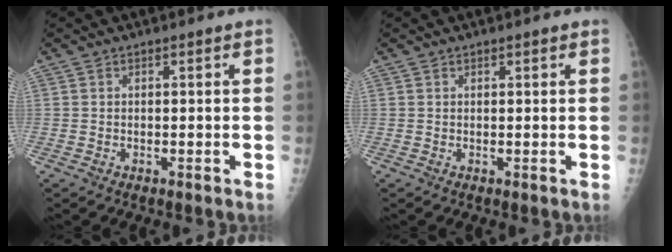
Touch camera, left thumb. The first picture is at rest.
{"total": 0.7, "force": [0.5, 0.3, 0.4], "torque": [-0.004, -0.001, 0.006]}